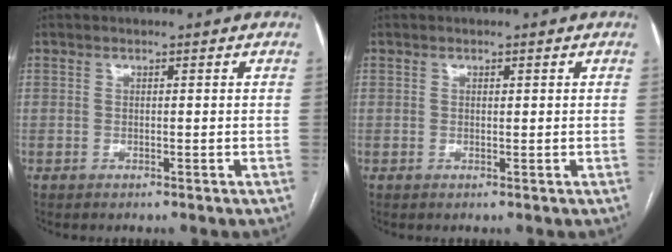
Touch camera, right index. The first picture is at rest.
{"total": 0.7, "force": [0.3, 0.3, 0.5], "torque": [-0.008, -0.002, 0.005]}